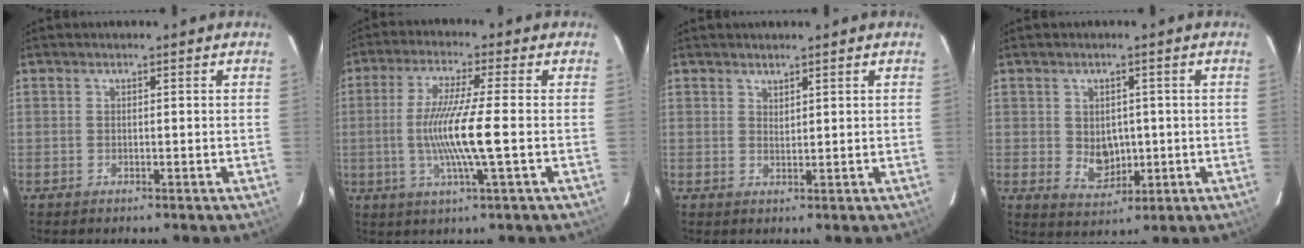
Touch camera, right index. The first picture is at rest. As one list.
[{"total": 10.5, "force": [-1.6, -0.6, 10.4], "torque": [-0.200, -0.012, -0.029]}, {"total": 1.2, "force": [1.1, 0.4, 0.3], "torque": [-0.003, 0.000, 0.021]}, {"total": 5.5, "force": [-0.2, 4.5, 3.1], "torque": [-0.056, -0.001, 0.011]}]